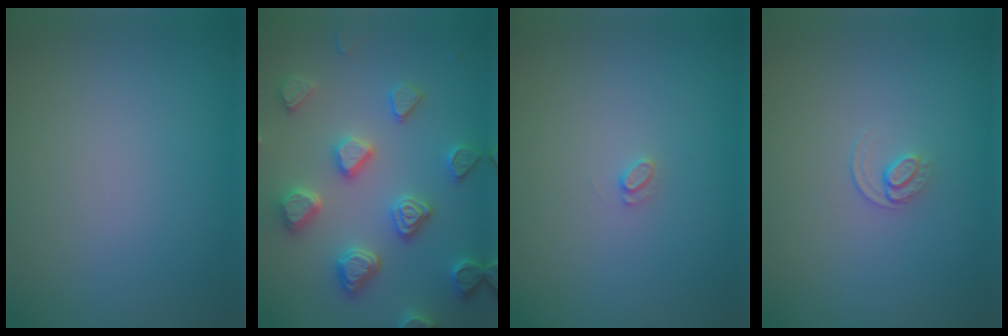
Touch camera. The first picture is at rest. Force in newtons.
{"total": 4.8, "press": 4.6, "slide": 1.2}
{"total": 0.7, "press": 0.7, "slide": 0.1}
{"total": 1.0, "press": 0.6, "slide": 0.8}